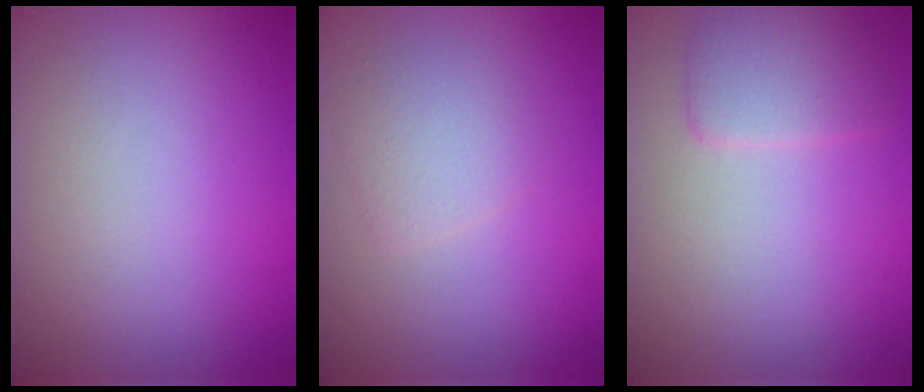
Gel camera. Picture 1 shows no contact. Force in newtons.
{"total": 2.0, "press": 2.0, "slide": 0.2}
{"total": 2.3, "press": 2.2, "slide": 0.3}